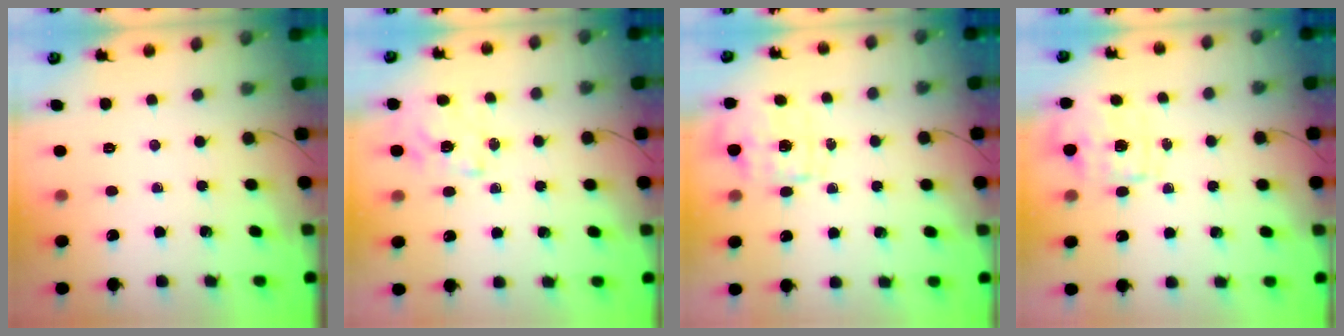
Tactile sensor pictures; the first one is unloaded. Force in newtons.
{"total": 2.3, "press": 2.3, "slide": 0.4}
{"total": 1.7, "press": 1.6, "slide": 0.5}
{"total": 1.7, "press": 1.6, "slide": 0.5}